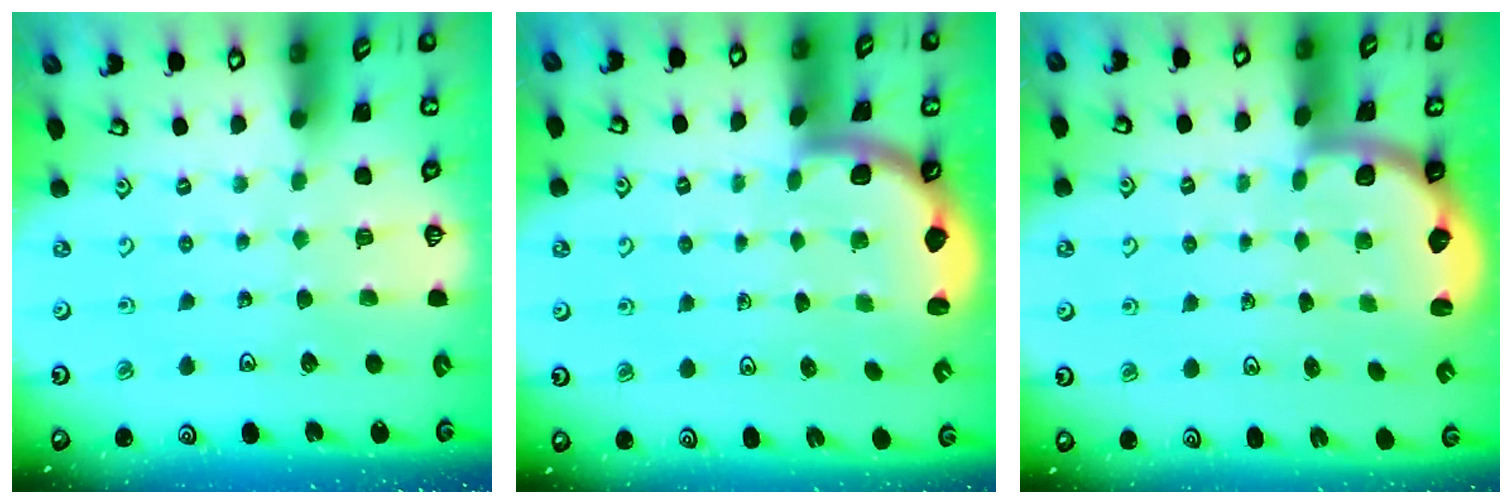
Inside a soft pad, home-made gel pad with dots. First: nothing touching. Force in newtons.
{"total": 1.8, "press": 1.8, "slide": 0.1}
{"total": 2.4, "press": 1.9, "slide": 1.4}